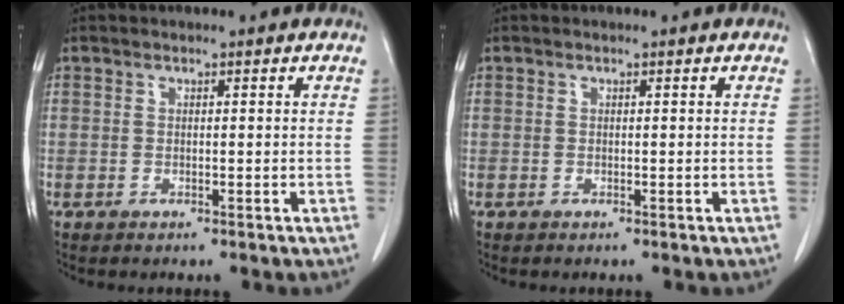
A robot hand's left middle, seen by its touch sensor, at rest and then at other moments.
{"total": 0.0}